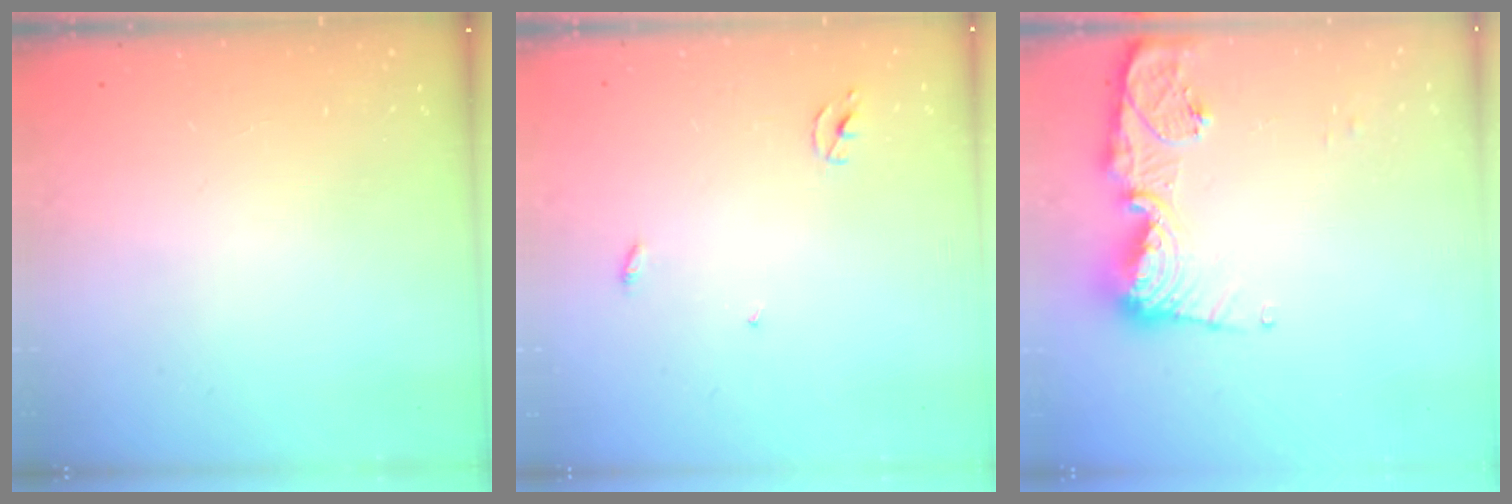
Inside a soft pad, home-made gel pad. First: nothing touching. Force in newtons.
{"total": 2.3, "press": 2.3, "slide": 0.2}
{"total": 13.5, "press": 13.4, "slide": 1.3}